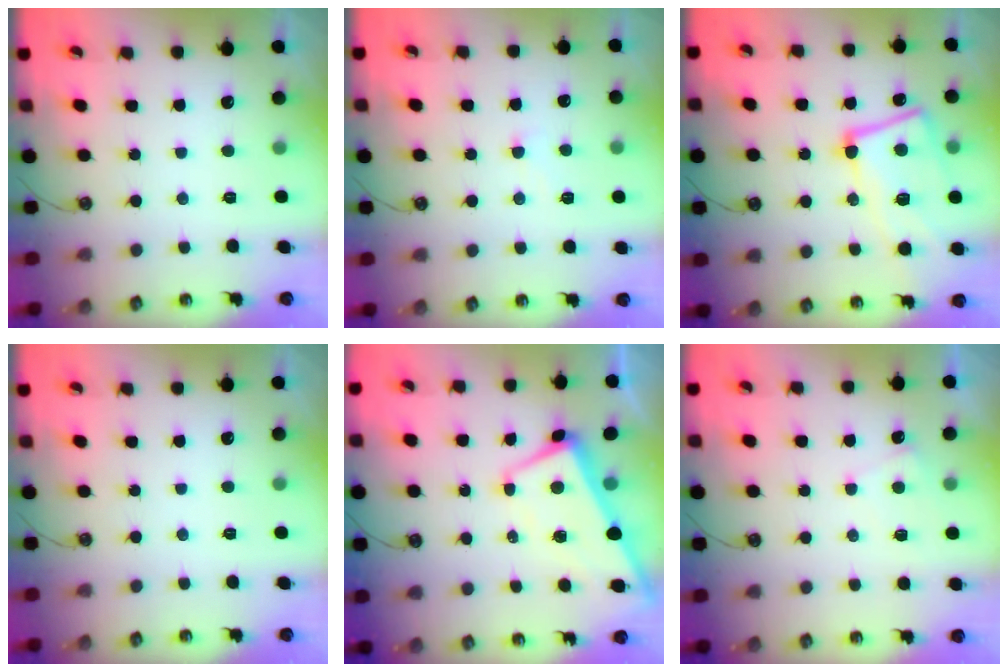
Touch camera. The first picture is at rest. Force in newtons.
{"total": 2.7, "press": 2.7, "slide": 0.4}
{"total": 11.0, "press": 10.8, "slide": 2.3}
{"total": 0.0}
{"total": 1.0, "press": 0.5, "slide": 0.9}
{"total": 4.4, "press": 4.4, "slide": 0.5}